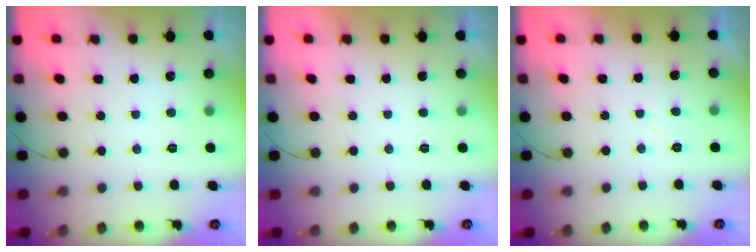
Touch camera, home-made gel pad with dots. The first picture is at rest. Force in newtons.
{"total": 2.1, "press": 2.1, "slide": 0.4}
{"total": 0.6, "press": 0.3, "slide": 0.5}